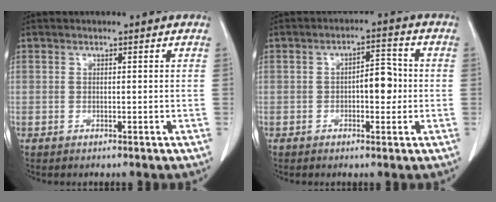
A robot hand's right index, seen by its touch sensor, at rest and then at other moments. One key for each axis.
{"total": 4.8, "fx": -0.3, "fy": 2.1, "fz": 4.3, "tx": -0.056, "ty": 0.015, "tz": -0.002}